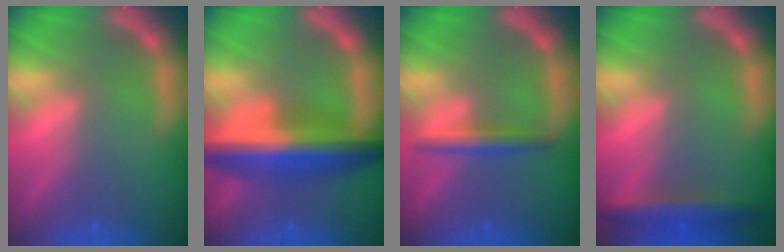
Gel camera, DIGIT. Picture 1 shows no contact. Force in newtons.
{"total": 9.0}
{"total": 2.4}
{"total": 4.0}